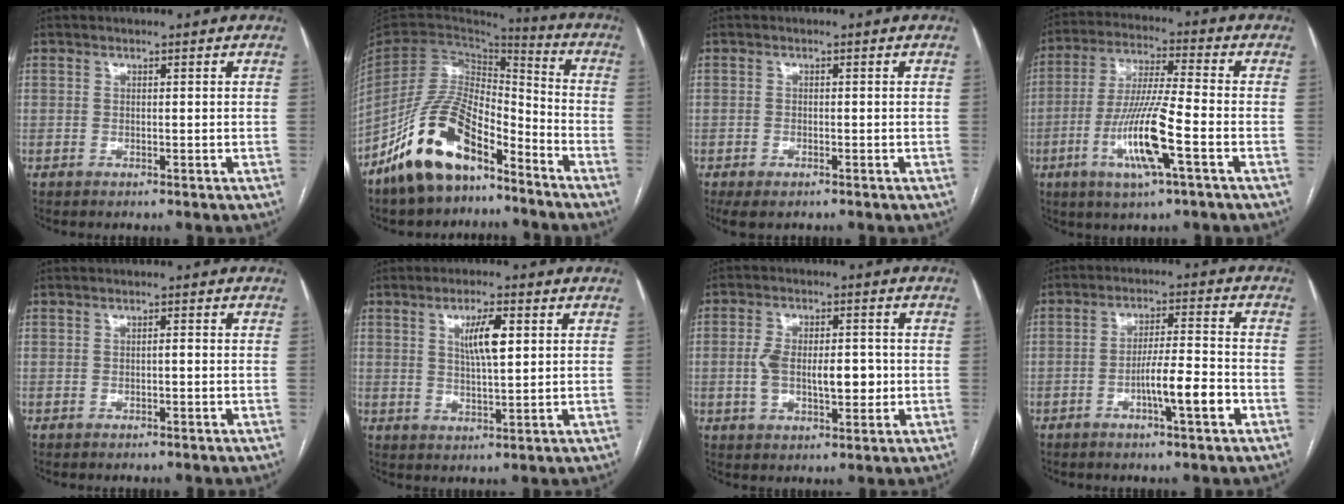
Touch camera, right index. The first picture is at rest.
{"total": 15.9, "force": [-11.0, 6.0, 9.8], "torque": [-0.194, 0.012, -0.205]}
{"total": 2.5, "force": [-1.6, 1.2, 1.5], "torque": [-0.029, -0.004, -0.020]}
{"total": 12.5, "force": [-4.3, 0.5, 11.8], "torque": [-0.235, -0.011, -0.083]}
{"total": 0.6, "force": [-0.2, 0.2, 0.6], "torque": [-0.009, 0.002, -0.002]}
{"total": 5.8, "force": [1.9, 1.1, 5.4], "torque": [-0.096, 0.003, 0.035]}
{"total": 8.7, "force": [-0.6, 4.0, 7.7], "torque": [-0.134, 0.015, -0.004]}
{"total": 7.6, "force": [-3.1, 0.5, 7.0], "torque": [-0.115, 0.005, -0.051]}